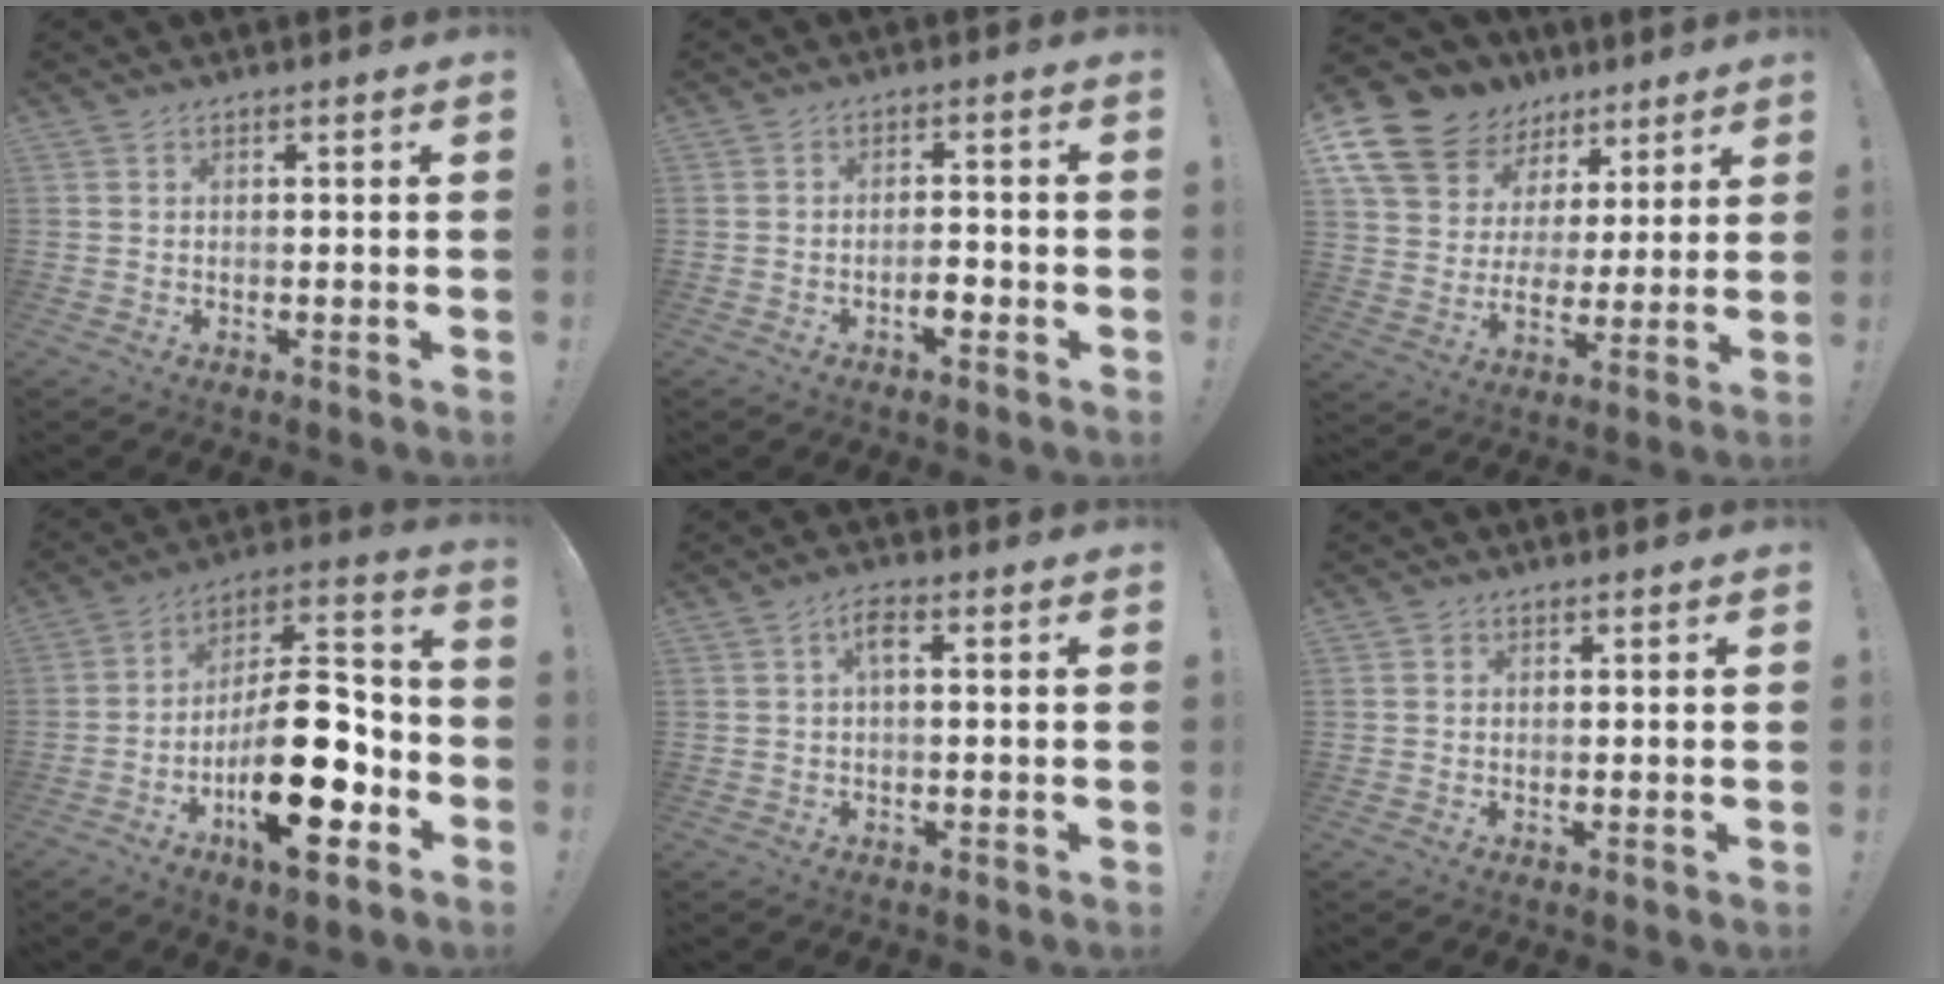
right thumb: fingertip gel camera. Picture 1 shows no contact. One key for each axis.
{"total": 3.6, "fx": -1.8, "fy": 1.4, "fz": 2.8, "tx": -0.038, "ty": 0.008, "tz": -0.032}
{"total": 15.4, "fx": 9.9, "fy": 10.4, "fz": 5.6, "tx": -0.104, "ty": -0.066, "tz": 0.198}
{"total": 23.5, "fx": -7.9, "fy": 9.3, "fz": 20.1, "tx": -0.346, "ty": 0.047, "tz": -0.120}
{"total": 3.7, "fx": 0.6, "fy": 1.3, "fz": 3.4, "tx": -0.066, "ty": 0.010, "tz": 0.007}
{"total": 0.6, "fx": 0.1, "fy": 0.6, "fz": 0.0, "tx": -0.005, "ty": 0.004, "tz": 0.002}